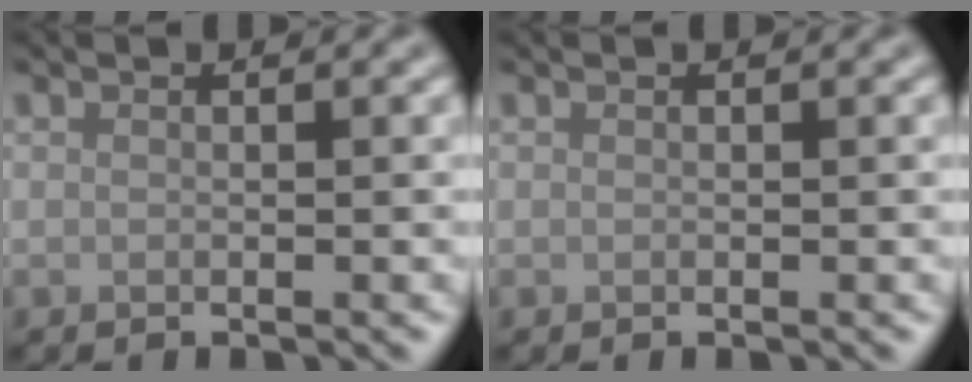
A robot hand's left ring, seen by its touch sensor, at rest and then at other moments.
{"total": 0.0}